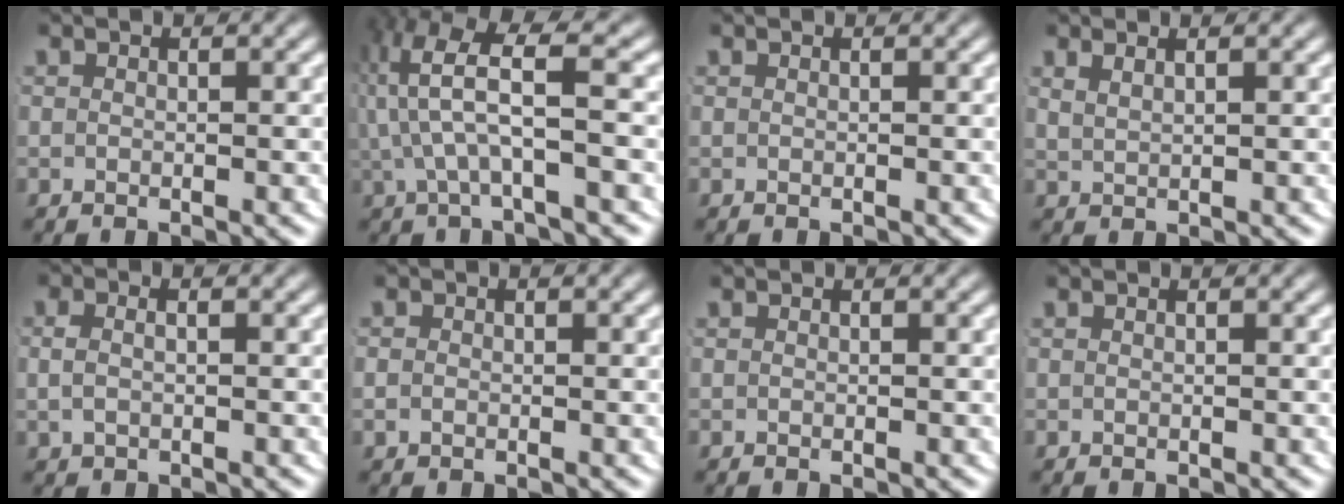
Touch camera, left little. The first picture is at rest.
{"total": 8.0, "force": [2.0, 4.1, 6.5], "torque": [-0.136, 0.005, 0.024]}
{"total": 0.0}
{"total": 1.1, "force": [1.0, -0.2, 0.5], "torque": [-0.012, -0.002, 0.028]}
{"total": 1.8, "force": [0.0, 1.1, 1.4], "torque": [-0.031, -0.003, 0.005]}
{"total": 1.0, "force": [-0.3, 0.8, 0.5], "torque": [-0.013, -0.005, -0.004]}
{"total": 0.0}
{"total": 0.0}